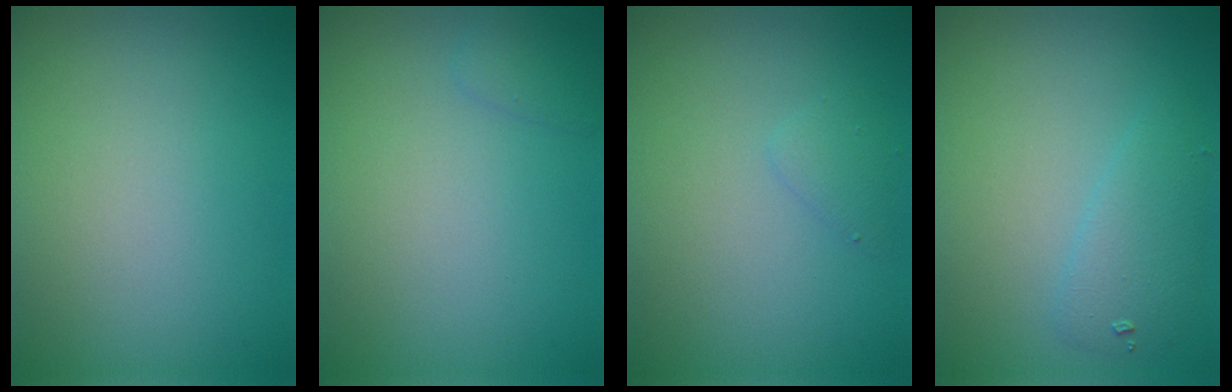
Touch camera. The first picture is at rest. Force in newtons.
{"total": 1.0, "press": 1.0, "slide": 0.1}
{"total": 1.0, "press": 1.0, "slide": 0.1}
{"total": 2.4, "press": 2.4, "slide": 0.1}